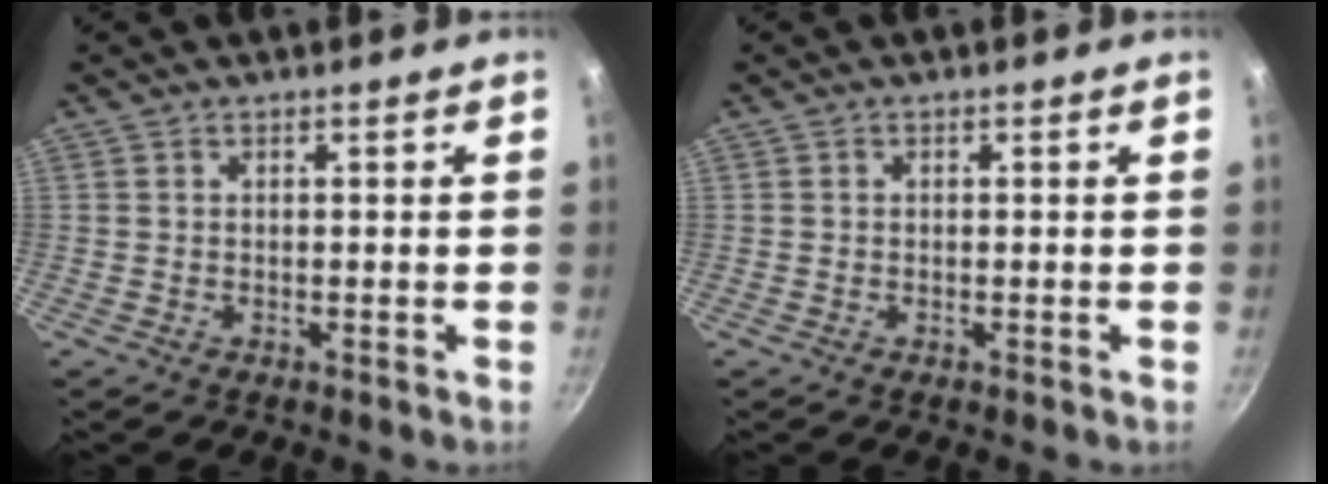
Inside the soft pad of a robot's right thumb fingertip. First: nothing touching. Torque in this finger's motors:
{"motor_torque": [0.01, -0.77, -0.21, 0.22, 0.01]}